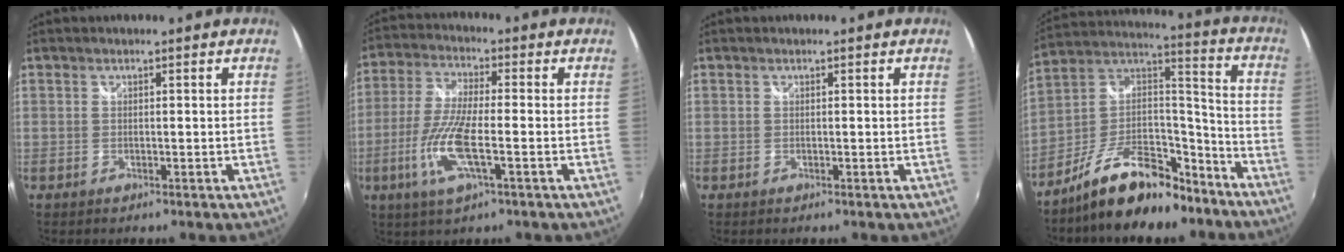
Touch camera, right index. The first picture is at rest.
{"total": 11.2, "force": [-3.5, 2.2, 10.4], "torque": [-0.223, -0.007, -0.070]}
{"total": 0.0}
{"total": 17.9, "force": [-12.4, 8.2, 10.1], "torque": [-0.184, 0.046, -0.197]}